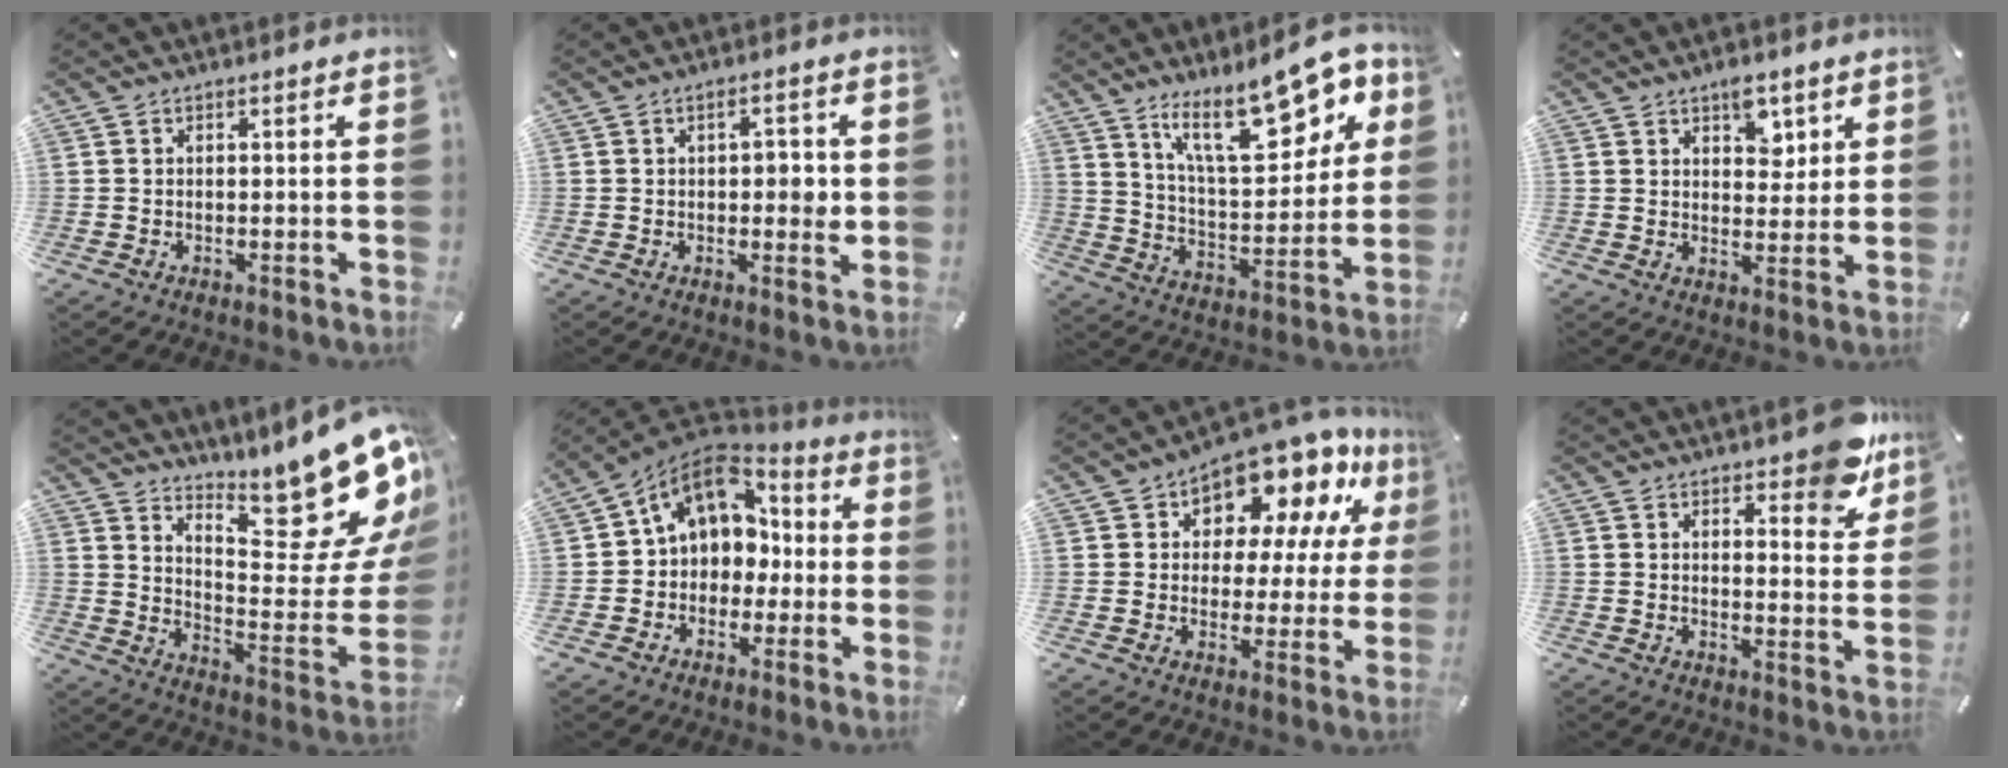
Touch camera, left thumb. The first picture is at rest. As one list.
[{"total": 5.1, "force": [0.3, 2.5, 4.4], "torque": [-0.050, -0.004, -0.002]}, {"total": 22.3, "force": [13.0, 9.9, 15.1], "torque": [-0.235, -0.065, 0.219]}, {"total": 6.2, "force": [3.7, 3.8, 3.1], "torque": [-0.018, -0.022, 0.056]}, {"total": 20.2, "force": [15.8, 5.5, 11.2], "torque": [-0.113, -0.152, 0.254]}, {"total": 11.7, "force": [3.8, 9.5, 5.6], "torque": [-0.108, -0.013, 0.074]}, {"total": 13.4, "force": [10.2, 6.6, 5.6], "torque": [-0.091, -0.090, 0.177]}, {"total": 9.8, "force": [7.9, 3.8, 4.3], "torque": [-0.036, -0.059, 0.135]}]